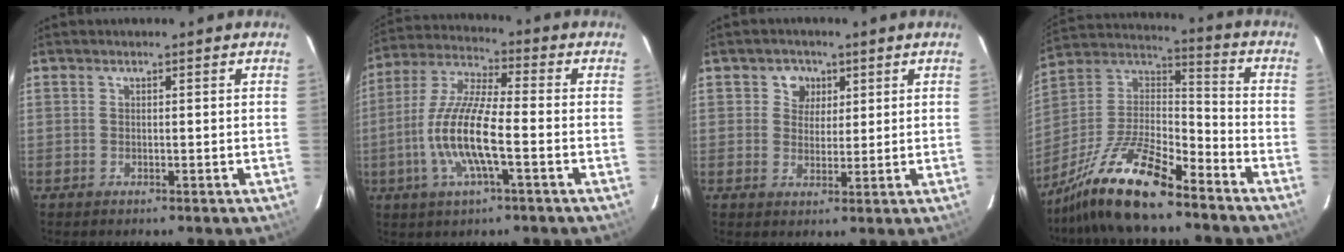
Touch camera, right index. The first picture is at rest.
{"total": 13.1, "force": [-3.5, 2.5, 12.3], "torque": [-0.257, -0.003, -0.071]}
{"total": 4.1, "force": [1.5, 3.7, 0.8], "torque": [0.001, 0.008, 0.026]}
{"total": 16.8, "force": [-12.7, 4.0, 10.3], "torque": [-0.226, 0.002, -0.241]}